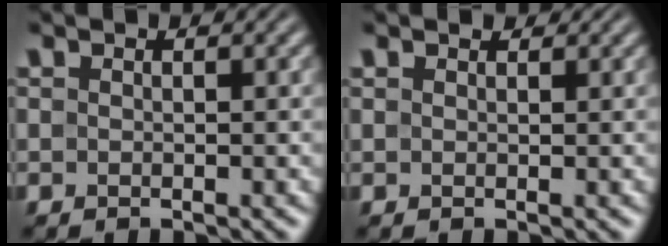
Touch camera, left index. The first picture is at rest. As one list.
[{"total": 1.1, "force": [0.9, 0.4, 0.3], "torque": [-0.008, -0.001, 0.011]}]